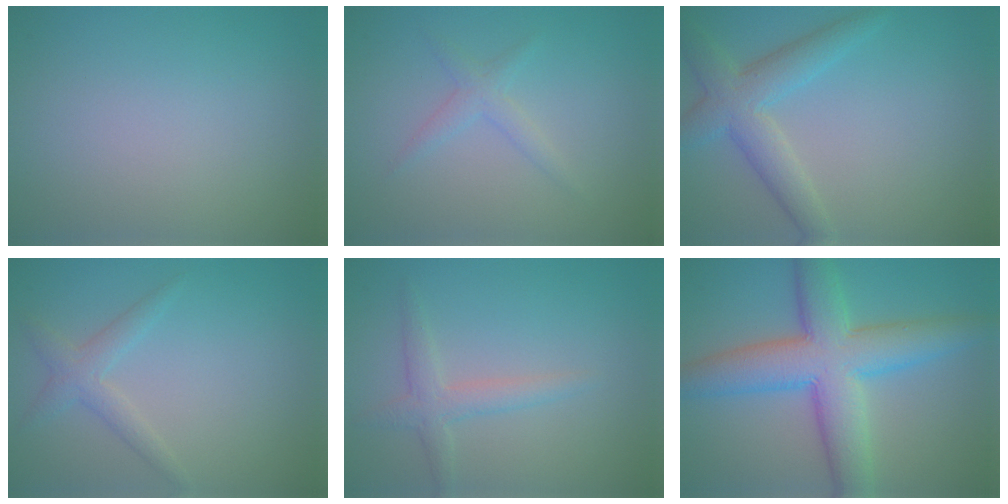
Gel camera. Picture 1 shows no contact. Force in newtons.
{"total": 1.6, "press": 1.6, "slide": 0.1}
{"total": 4.5, "press": 4.4, "slide": 0.4}
{"total": 2.0, "press": 2.0, "slide": 0.1}
{"total": 2.2, "press": 2.2, "slide": 0.1}
{"total": 9.0, "press": 9.0, "slide": 0.1}